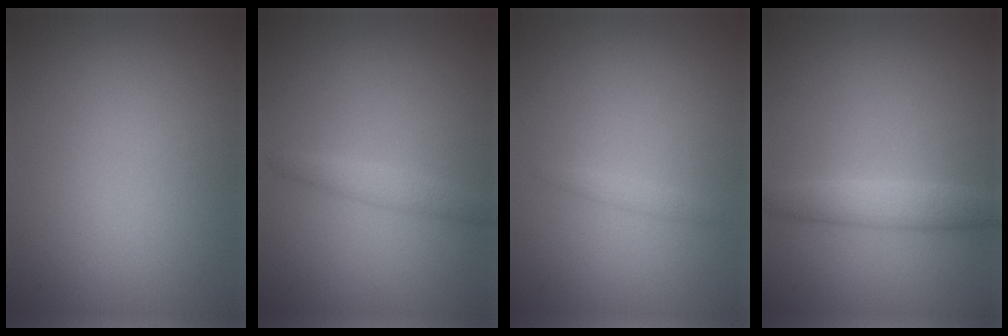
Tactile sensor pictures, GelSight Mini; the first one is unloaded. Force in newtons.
{"total": 1.5, "press": 1.5, "slide": 0.0}
{"total": 0.8, "press": 0.8, "slide": 0.1}
{"total": 2.5, "press": 2.5, "slide": 0.0}